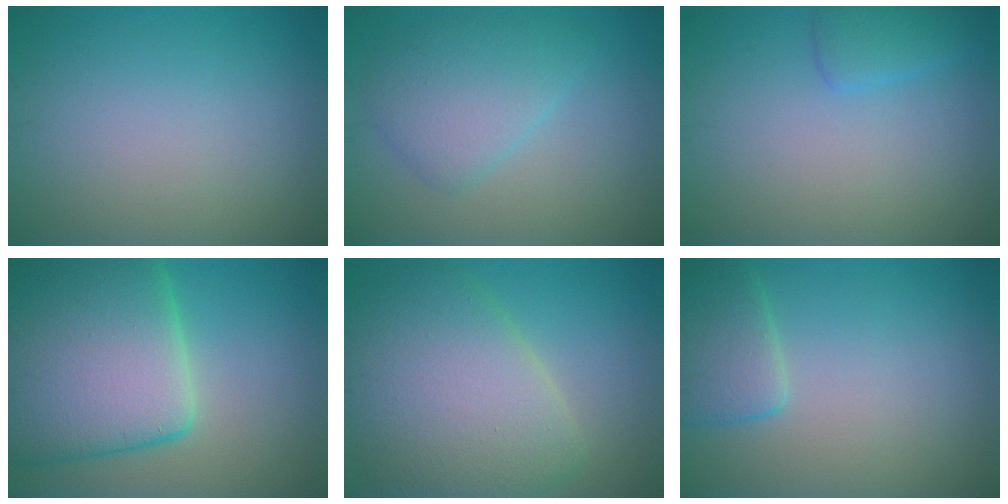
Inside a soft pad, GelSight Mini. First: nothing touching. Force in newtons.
{"total": 4.2, "press": 4.2, "slide": 0.0}
{"total": 1.8, "press": 1.8, "slide": 0.2}
{"total": 15.7, "press": 15.7, "slide": 0.9}
{"total": 9.3, "press": 9.2, "slide": 0.8}
{"total": 3.3, "press": 3.3, "slide": 0.3}